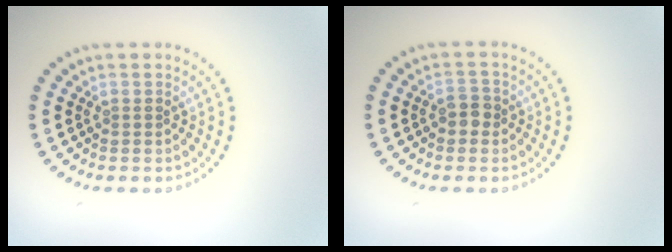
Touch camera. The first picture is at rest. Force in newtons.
{"total": 1.6, "press": 1.5, "slide": 0.5}